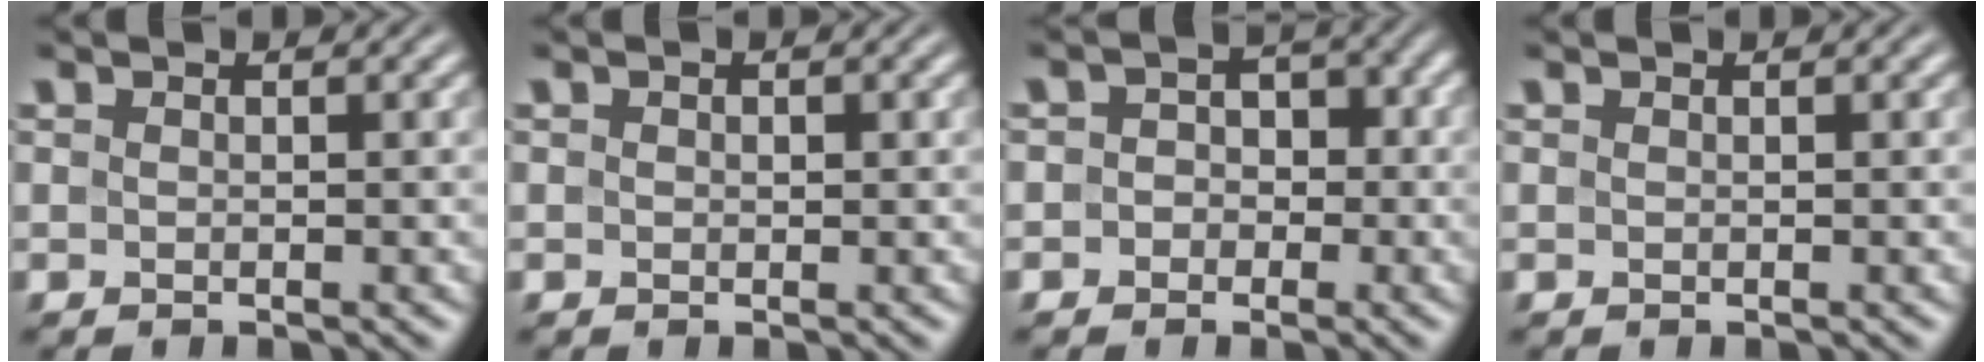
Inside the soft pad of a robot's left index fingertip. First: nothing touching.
{"total": 0.6, "force": [0.2, 0.4, 0.3], "torque": [-0.005, -0.001, 0.001]}
{"total": 2.6, "force": [-0.5, 2.4, 0.9], "torque": [0.019, 0.010, -0.025]}
{"total": 0.5, "force": [0.4, 0.1, 0.3], "torque": [-0.005, 0.006, 0.006]}